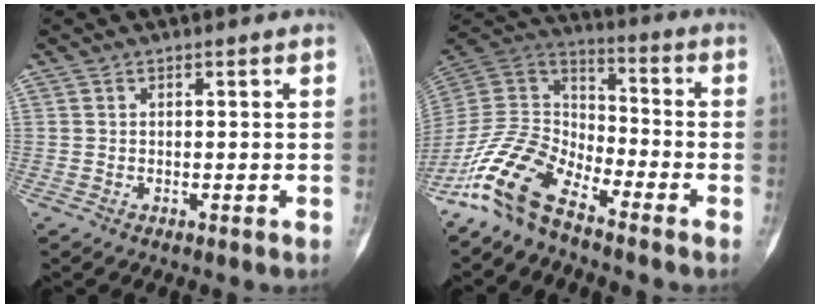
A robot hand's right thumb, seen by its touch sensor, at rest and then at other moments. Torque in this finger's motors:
{"motor_torque": [0.48, 0.37, 1.48, -1.29, 0.42]}